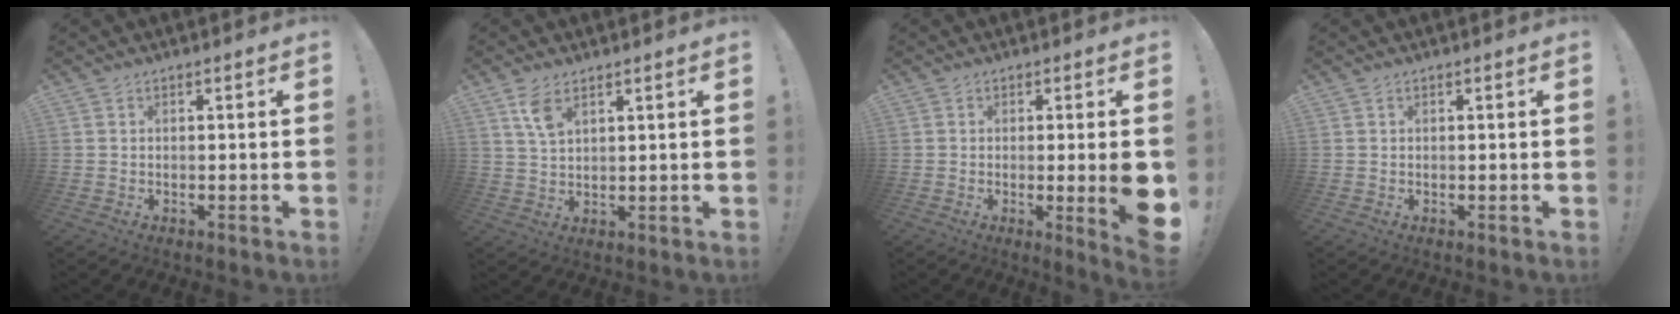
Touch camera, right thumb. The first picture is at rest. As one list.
[{"total": 5.6, "force": [3.3, 2.5, 3.8], "torque": [-0.073, -0.010, 0.060]}, {"total": 8.2, "force": [-0.4, 0.5, 8.1], "torque": [-0.107, -0.016, -0.004]}, {"total": 0.0}]